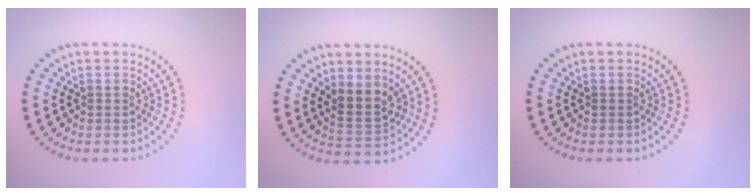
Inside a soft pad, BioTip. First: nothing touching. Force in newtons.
{"total": 3.2, "press": 3.0, "slide": 1.1}
{"total": 0.0}